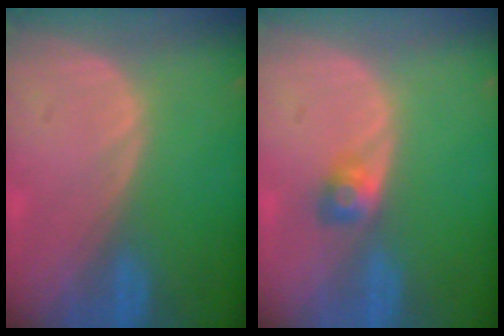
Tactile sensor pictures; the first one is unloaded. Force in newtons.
{"total": 2.4, "press": 2.2, "slide": 1.0}